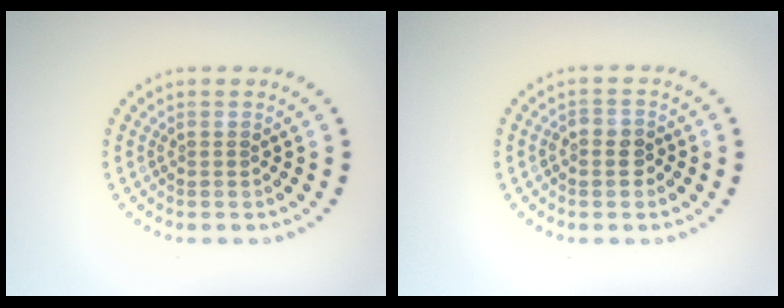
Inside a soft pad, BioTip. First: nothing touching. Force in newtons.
{"total": 1.4, "press": 1.3, "slide": 0.5}